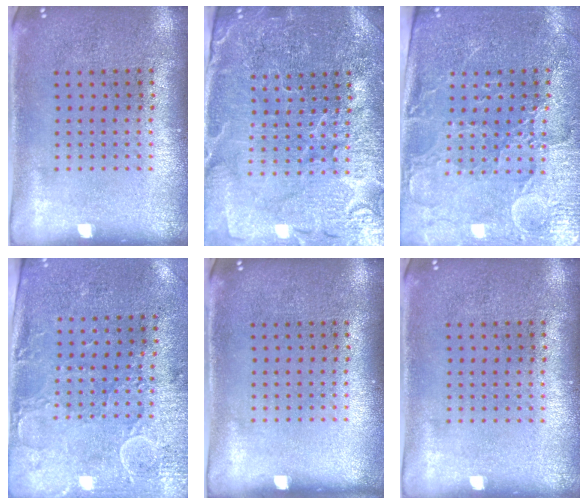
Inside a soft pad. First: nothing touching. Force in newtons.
{"total": 4.1, "press": 4.0, "slide": 1.1}
{"total": 3.5, "press": 3.3, "slide": 1.1}
{"total": 2.9, "press": 2.4, "slide": 1.7}
{"total": 0.0}
{"total": 0.0}